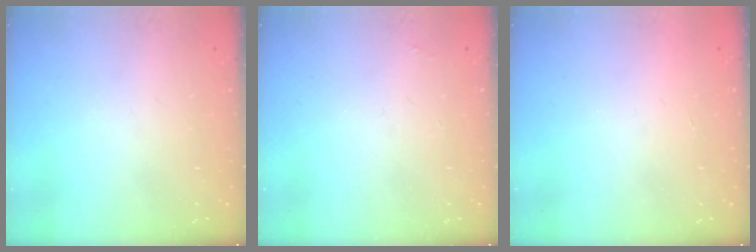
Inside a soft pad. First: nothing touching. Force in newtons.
{"total": 1.9, "press": 1.9, "slide": 0.3}
{"total": 1.6, "press": 1.5, "slide": 0.1}